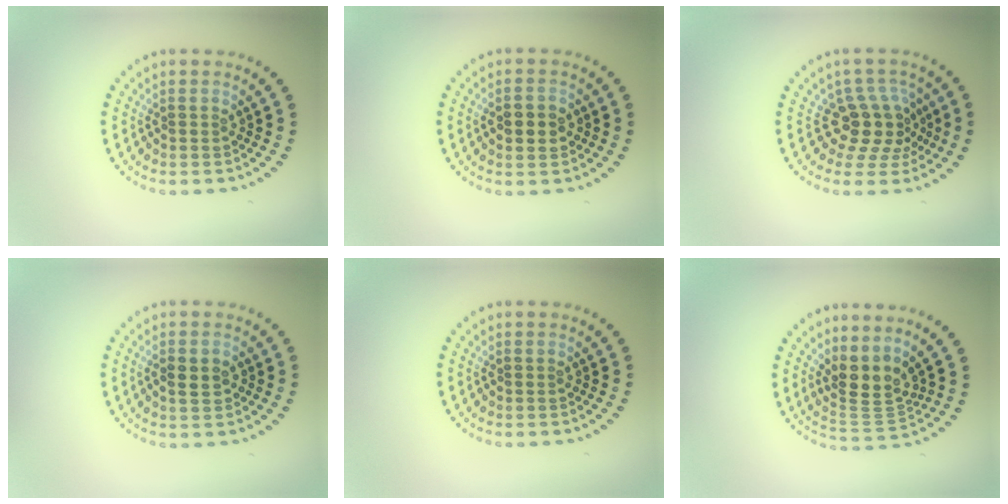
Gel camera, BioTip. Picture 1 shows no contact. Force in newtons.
{"total": 2.2, "press": 2.2, "slide": 0.1}
{"total": 3.8, "press": 2.8, "slide": 2.5}
{"total": 2.1, "press": 2.1, "slide": 0.2}
{"total": 0.0}
{"total": 3.5, "press": 2.6, "slide": 2.4}